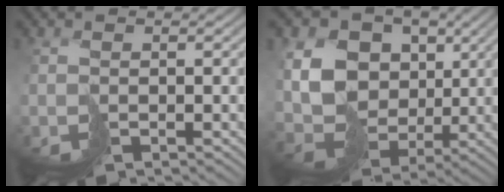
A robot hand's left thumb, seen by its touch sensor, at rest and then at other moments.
{"total": 14.1, "force": [3.2, 11.6, 7.4], "torque": [-0.200, 0.014, 0.069]}